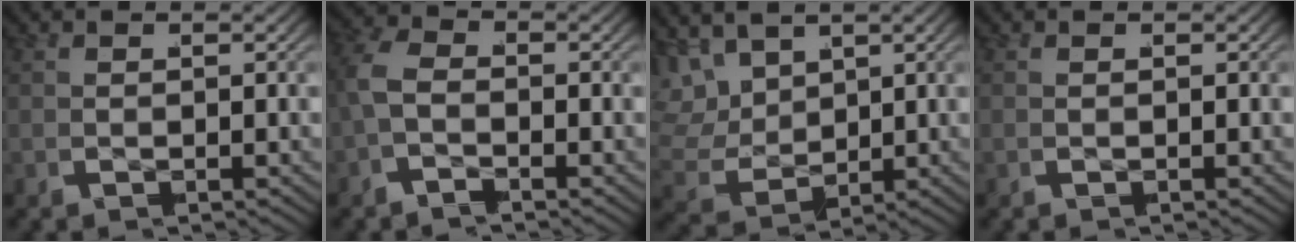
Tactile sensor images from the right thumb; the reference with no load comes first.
{"total": 2.7, "force": [-0.8, 2.0, 1.6], "torque": [-0.049, -0.005, -0.019]}
{"total": 7.4, "force": [0.8, 6.0, 4.2], "torque": [-0.123, -0.028, 0.022]}
{"total": 0.0}